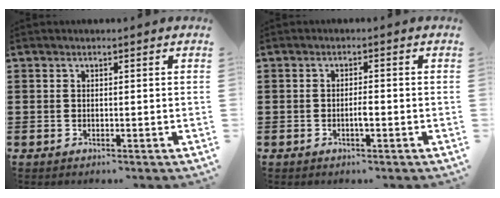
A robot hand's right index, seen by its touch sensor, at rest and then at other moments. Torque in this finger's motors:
{"motor_torque": [0.56, 0.57, 0.01, 0.00]}